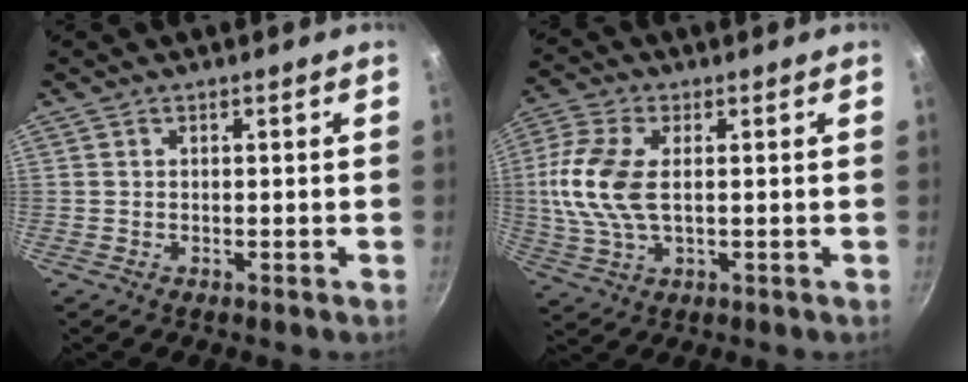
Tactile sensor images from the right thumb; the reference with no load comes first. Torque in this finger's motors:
{"motor_torque": [0.42, 0.30, 1.02, -0.32, 0.33]}